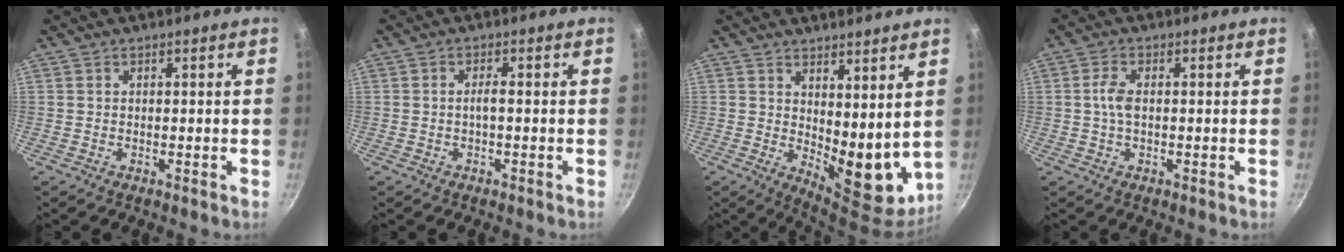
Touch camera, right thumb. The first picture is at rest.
{"total": 1.7, "force": [-0.4, 0.4, 1.6], "torque": [-0.037, 0.010, -0.009]}
{"total": 12.0, "force": [4.0, 5.7, 9.7], "torque": [-0.111, -0.056, 0.069]}
{"total": 3.3, "force": [0.1, 1.6, 2.9], "torque": [-0.068, 0.007, -0.003]}